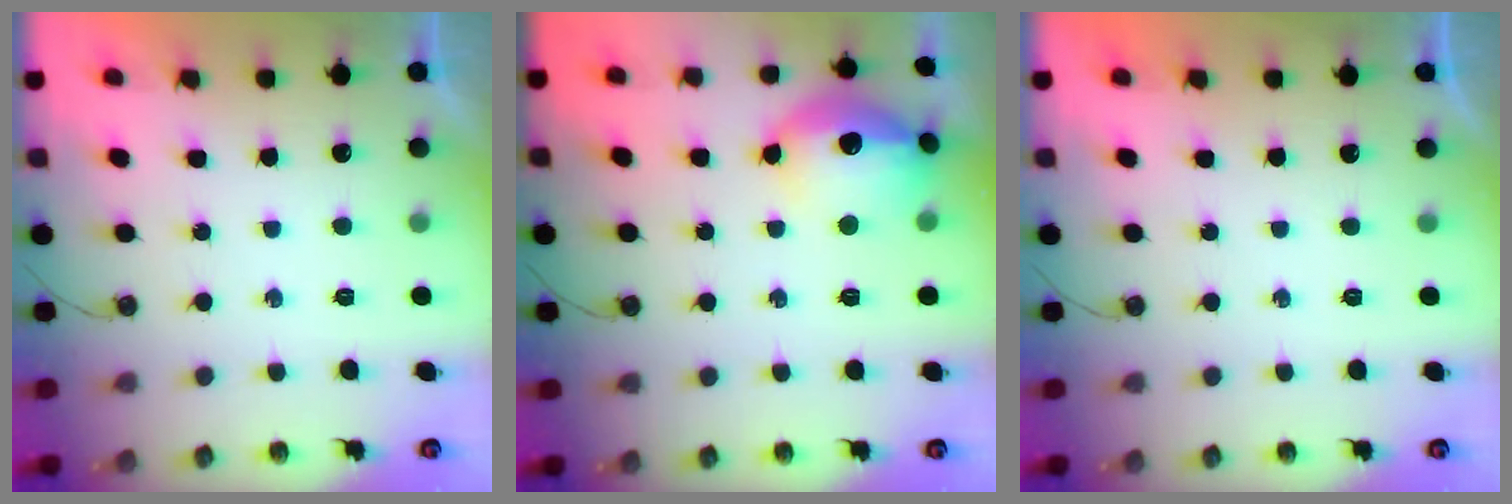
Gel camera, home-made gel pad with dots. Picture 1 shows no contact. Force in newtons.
{"total": 16.5, "press": 16.5, "slide": 1.3}
{"total": 0.0}